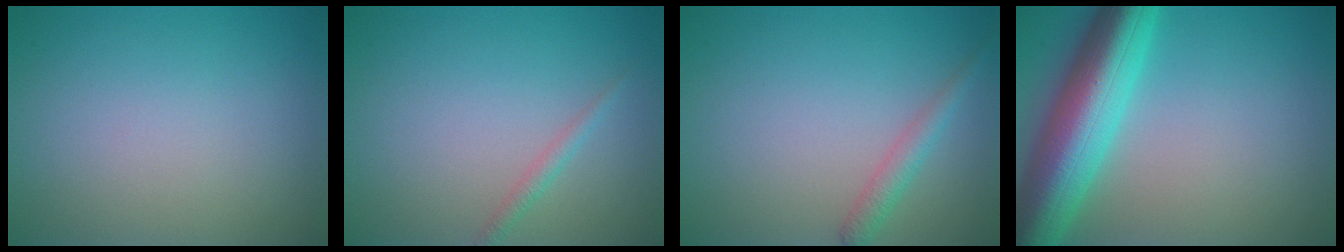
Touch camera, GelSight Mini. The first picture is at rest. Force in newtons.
{"total": 1.1, "press": 1.1, "slide": 0.0}
{"total": 1.9, "press": 1.9, "slide": 0.1}
{"total": 10.4, "press": 10.4, "slide": 0.4}